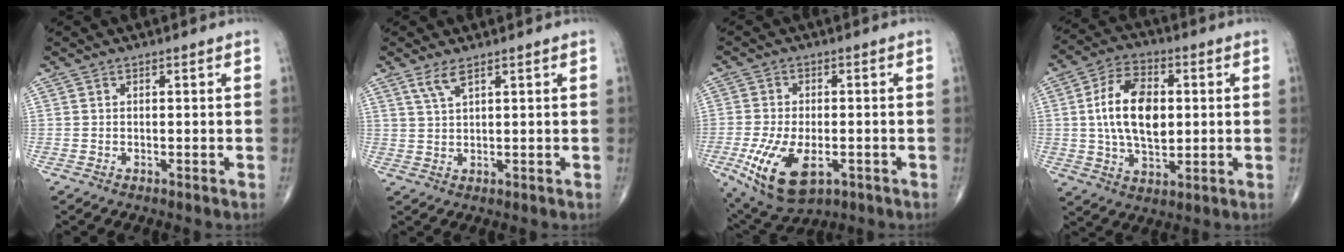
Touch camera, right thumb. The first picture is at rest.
{"total": 3.2, "force": [2.1, 0.8, 2.3], "torque": [-0.052, -0.005, 0.049]}
{"total": 13.0, "force": [-4.7, 6.8, 10.1], "torque": [-0.195, 0.000, -0.066]}
{"total": 14.0, "force": [1.3, 8.2, 11.2], "torque": [-0.183, 0.003, 0.019]}